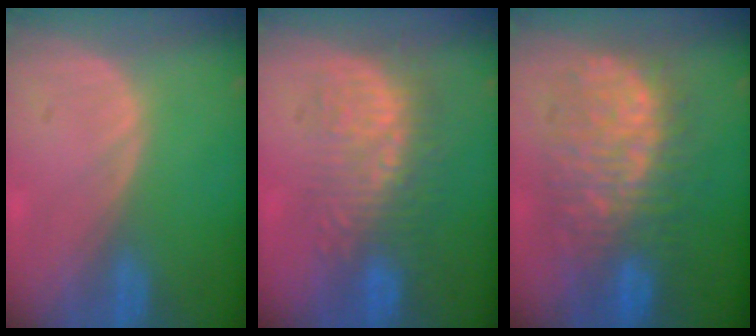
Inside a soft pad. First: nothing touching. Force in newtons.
{"total": 9.1, "press": 8.6, "slide": 2.8}
{"total": 11.6, "press": 11.6, "slide": 1.3}